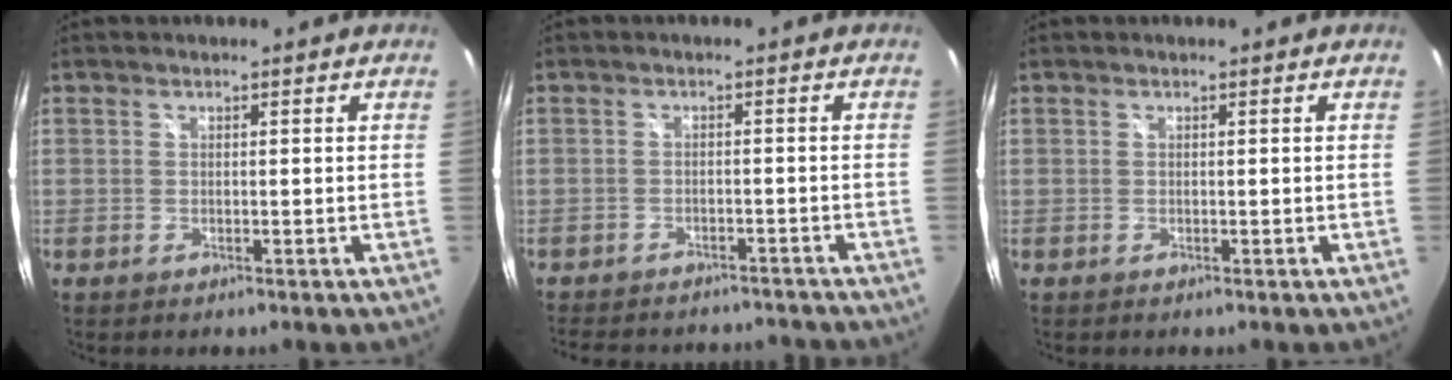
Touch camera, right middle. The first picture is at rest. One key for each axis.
{"total": 12.8, "fx": -11.2, "fy": 4.3, "fz": 4.7, "tx": -0.103, "ty": -0.008, "tz": -0.148}
{"total": 0.0}